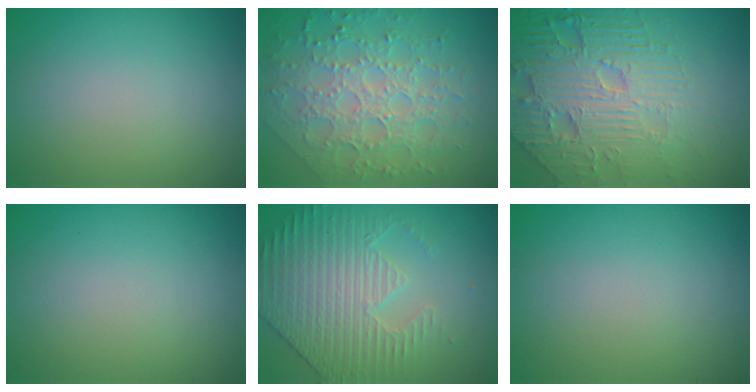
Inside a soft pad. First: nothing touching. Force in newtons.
{"total": 7.4, "press": 5.4, "slide": 5.1}
{"total": 8.5, "press": 6.0, "slide": 6.0}
{"total": 0.0}
{"total": 4.2, "press": 4.0, "slide": 1.2}
{"total": 0.0}